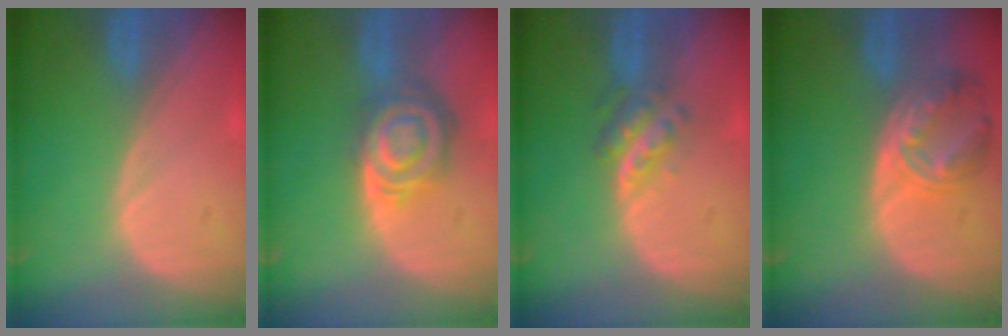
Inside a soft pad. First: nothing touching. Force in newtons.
{"total": 8.0, "press": 7.1, "slide": 3.8}
{"total": 4.9, "press": 4.5, "slide": 2.1}
{"total": 8.1, "press": 7.1, "slide": 3.9}